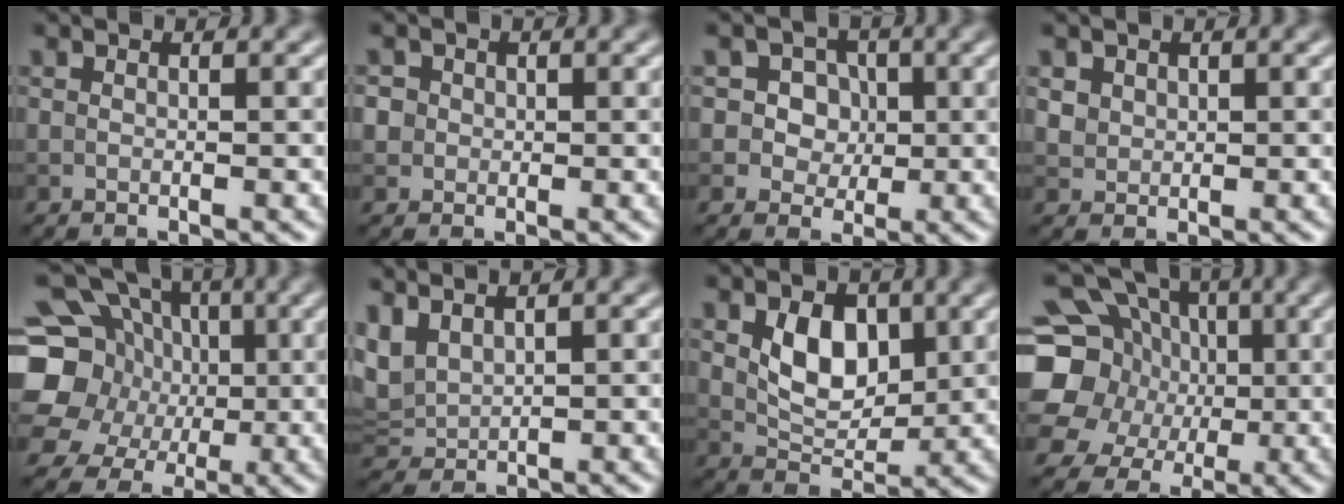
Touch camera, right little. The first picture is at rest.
{"total": 2.3, "force": [0.6, 2.1, 0.7], "torque": [-0.006, 0.006, 0.011]}
{"total": 5.4, "force": [1.6, 4.5, 2.4], "torque": [-0.028, 0.016, 0.014]}
{"total": 1.6, "force": [0.7, 1.3, 0.4], "torque": [-0.012, -0.009, 0.027]}
{"total": 13.4, "force": [0.3, 12.0, 5.9], "torque": [-0.159, 0.016, -0.012]}
{"total": 3.1, "force": [2.1, 1.6, 1.6], "torque": [-0.048, 0.009, 0.051]}
{"total": 4.7, "force": [1.1, 3.1, 3.3], "torque": [-0.063, -0.005, 0.019]}
{"total": 15.0, "force": [0.5, 13.4, 6.6], "torque": [-0.175, 0.020, -0.013]}